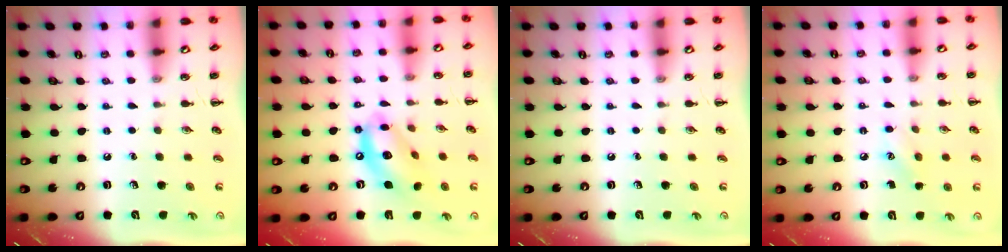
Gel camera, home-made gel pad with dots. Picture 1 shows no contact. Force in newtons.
{"total": 14.1, "press": 13.7, "slide": 3.5}
{"total": 0.0}
{"total": 5.9, "press": 5.7, "slide": 1.3}